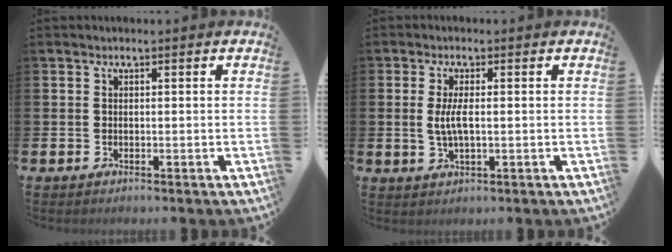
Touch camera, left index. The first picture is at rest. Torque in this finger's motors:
{"motor_torque": [0.24, 0.02, 0.57, 0.05]}